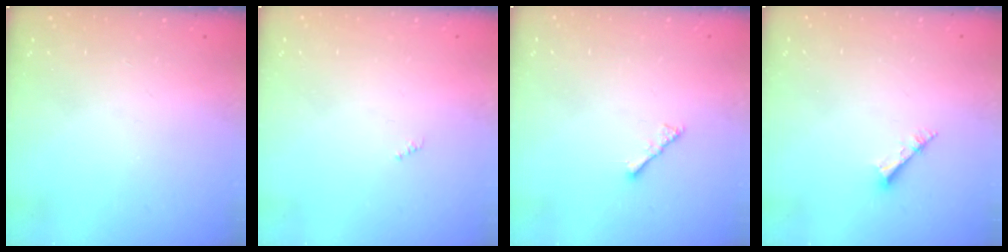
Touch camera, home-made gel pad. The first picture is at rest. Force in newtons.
{"total": 0.0}
{"total": 2.1, "press": 2.1, "slide": 0.5}
{"total": 2.7, "press": 2.7, "slide": 0.3}